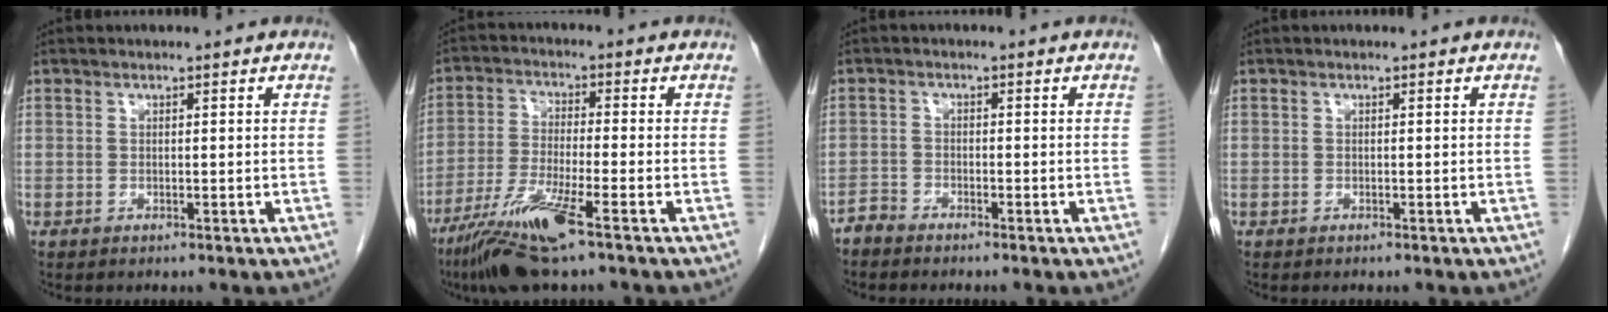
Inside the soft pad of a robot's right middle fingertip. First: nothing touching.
{"total": 10.4, "force": [-6.3, 0.3, 8.3], "torque": [-0.171, -0.026, -0.118]}
{"total": 1.7, "force": [-1.7, 0.2, -0.1], "torque": [0.004, -0.001, -0.033]}
{"total": 0.0}